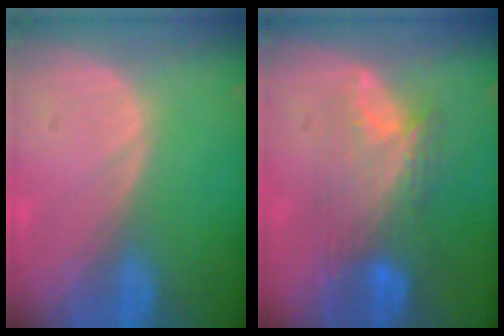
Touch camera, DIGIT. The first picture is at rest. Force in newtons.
{"total": 8.2, "press": 7.6, "slide": 3.1}